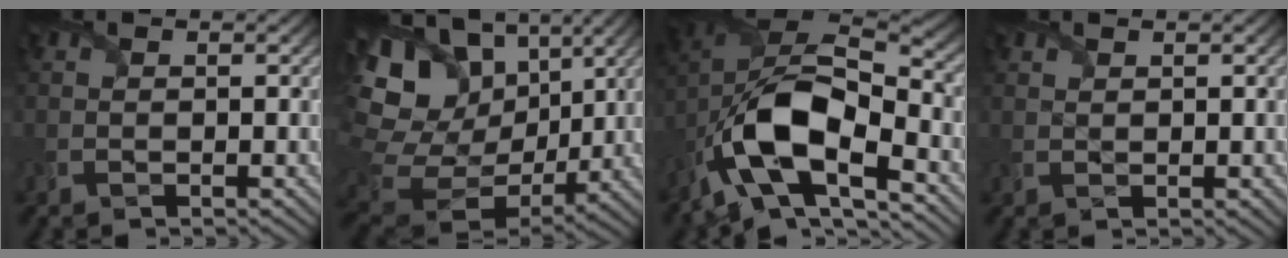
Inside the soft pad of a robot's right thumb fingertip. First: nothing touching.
{"total": 19.9, "force": [6.2, 14.6, 12.1], "torque": [-0.295, 0.018, 0.136]}
{"total": 14.4, "force": [-6.3, 6.4, 11.3], "torque": [-0.222, -0.011, -0.123]}
{"total": 1.1, "force": [1.1, 0.2, 0.1], "torque": [-0.006, 0.000, 0.024]}